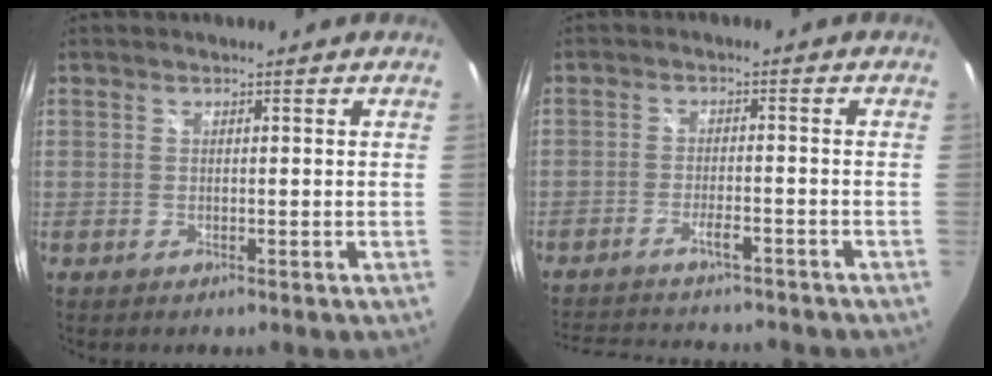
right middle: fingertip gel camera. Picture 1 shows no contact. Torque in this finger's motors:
{"motor_torque": [1.10, -1.04, 0.07, 0.04]}